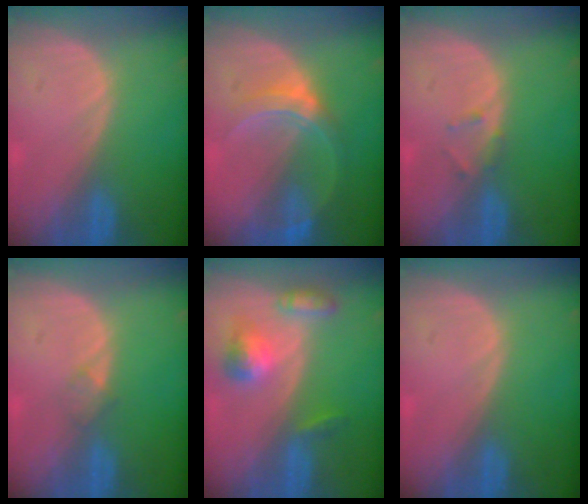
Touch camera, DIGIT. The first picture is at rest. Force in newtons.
{"total": 5.8, "press": 5.7, "slide": 0.5}
{"total": 1.3, "press": 1.3, "slide": 0.4}
{"total": 1.4, "press": 1.4, "slide": 0.1}
{"total": 5.7, "press": 5.2, "slide": 2.4}
{"total": 0.0}